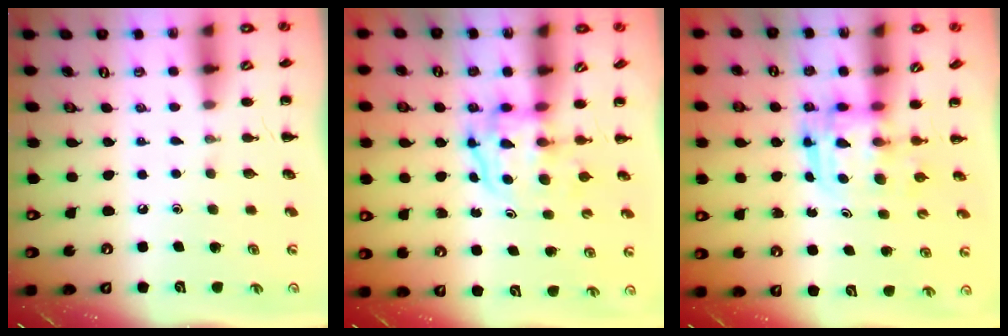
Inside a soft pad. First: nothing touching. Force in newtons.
{"total": 3.7, "press": 3.7, "slide": 0.6}
{"total": 3.0, "press": 3.0, "slide": 0.3}